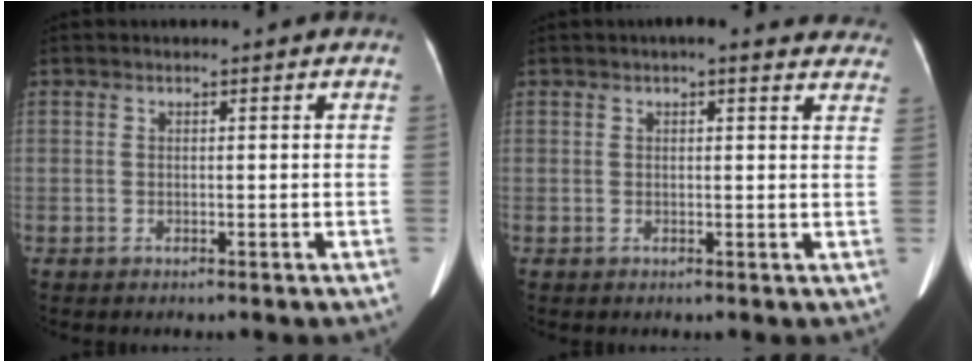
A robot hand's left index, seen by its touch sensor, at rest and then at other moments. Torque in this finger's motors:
{"motor_torque": [-0.56, 0.32, -0.47, -0.05]}